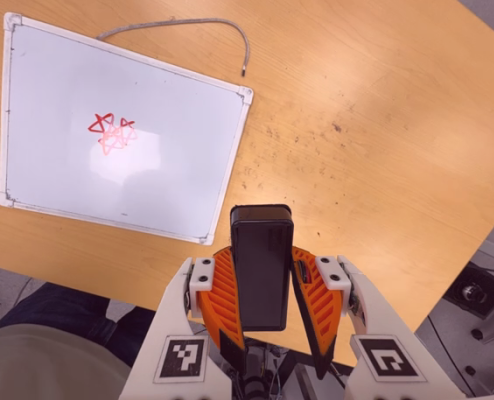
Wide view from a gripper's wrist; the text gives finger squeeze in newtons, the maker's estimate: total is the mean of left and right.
{"total": 8.9, "left": 7.9, "right": 9.9}